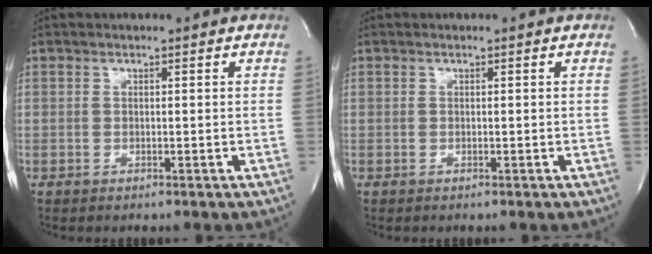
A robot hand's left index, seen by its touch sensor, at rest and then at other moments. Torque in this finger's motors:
{"motor_torque": [0.00, 0.00, 0.00, 0.00]}